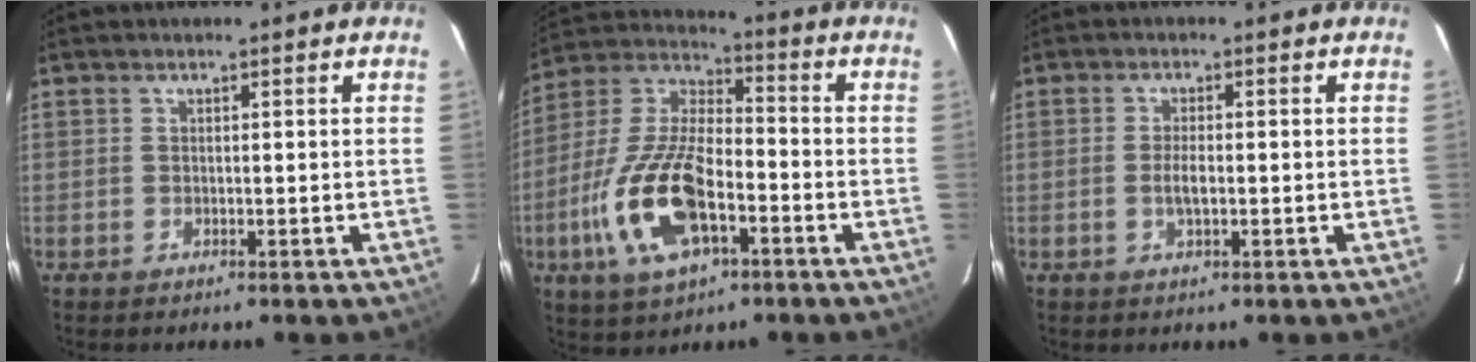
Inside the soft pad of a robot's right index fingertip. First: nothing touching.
{"total": 18.4, "force": [-6.7, 8.2, 15.0], "torque": [-0.323, -0.007, -0.123]}
{"total": 2.6, "force": [-0.5, 0.7, 2.4], "torque": [-0.046, -0.005, -0.009]}